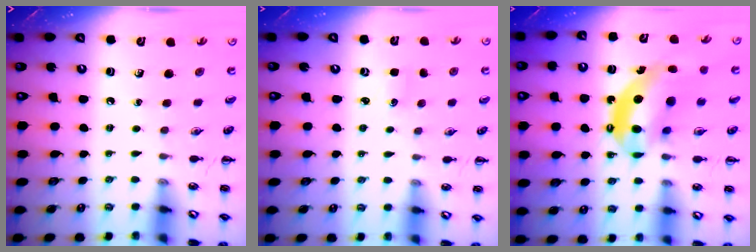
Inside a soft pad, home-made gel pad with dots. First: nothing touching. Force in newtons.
{"total": 2.0, "press": 1.9, "slide": 0.6}
{"total": 13.3, "press": 12.7, "slide": 3.7}